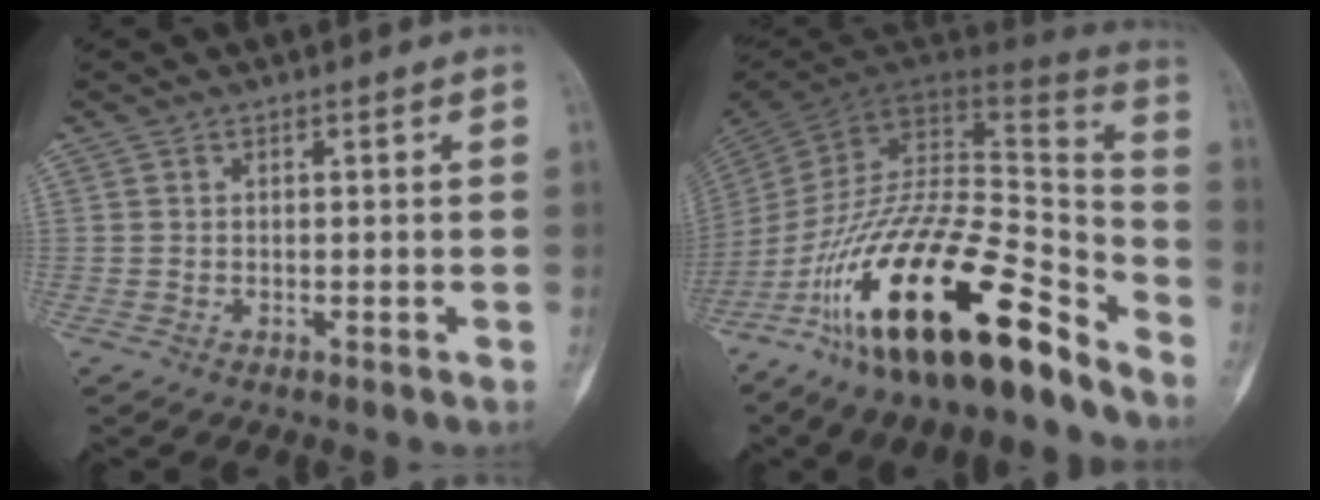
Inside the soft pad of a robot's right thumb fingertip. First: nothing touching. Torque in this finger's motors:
{"motor_torque": [1.96, 1.61, 1.37, -1.41, 0.38]}